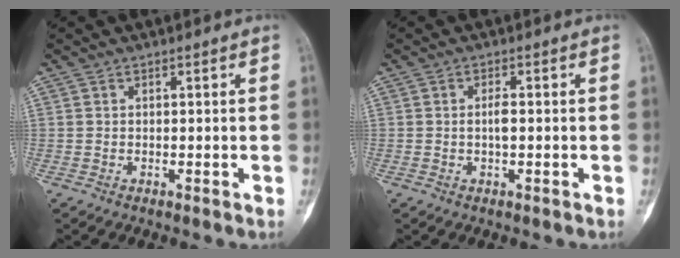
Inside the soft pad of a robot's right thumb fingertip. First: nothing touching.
{"total": 2.0, "force": [-0.2, 0.6, 1.9], "torque": [-0.034, 0.003, -0.005]}